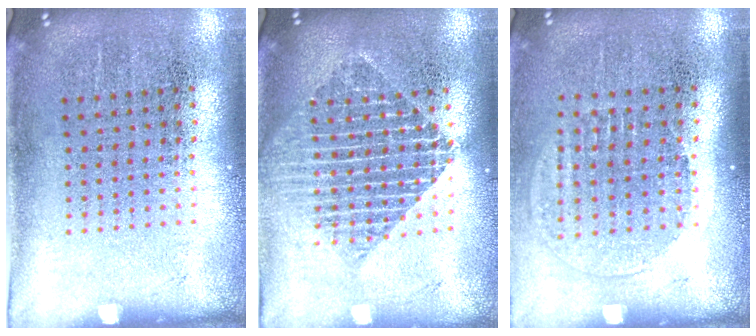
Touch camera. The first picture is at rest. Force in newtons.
{"total": 1.8, "press": 1.6, "slide": 1.0}
{"total": 1.3, "press": 1.2, "slide": 0.5}